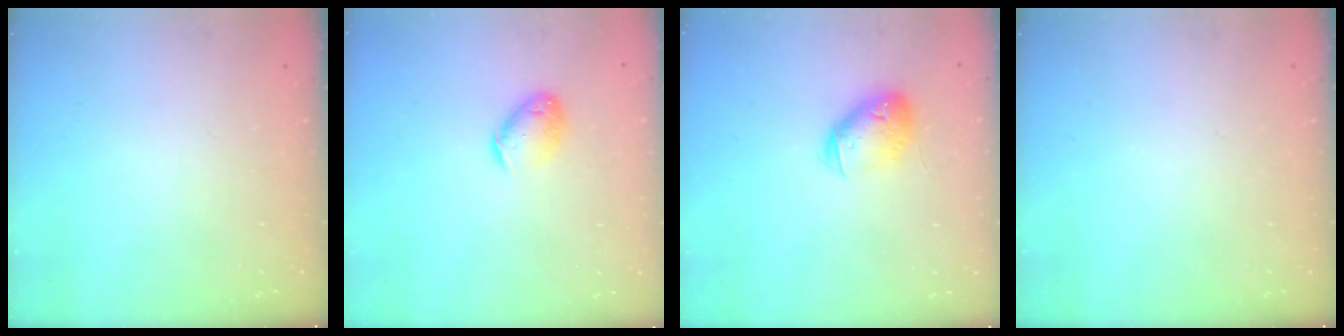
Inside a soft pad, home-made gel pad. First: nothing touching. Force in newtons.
{"total": 9.2, "press": 9.1, "slide": 1.4}
{"total": 12.0, "press": 11.8, "slide": 1.9}
{"total": 0.0}